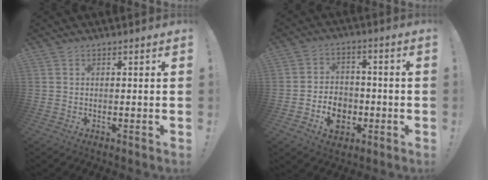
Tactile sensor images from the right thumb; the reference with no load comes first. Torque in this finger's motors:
{"motor_torque": [0.83, 0.59, 0.03, -0.01, -0.04]}